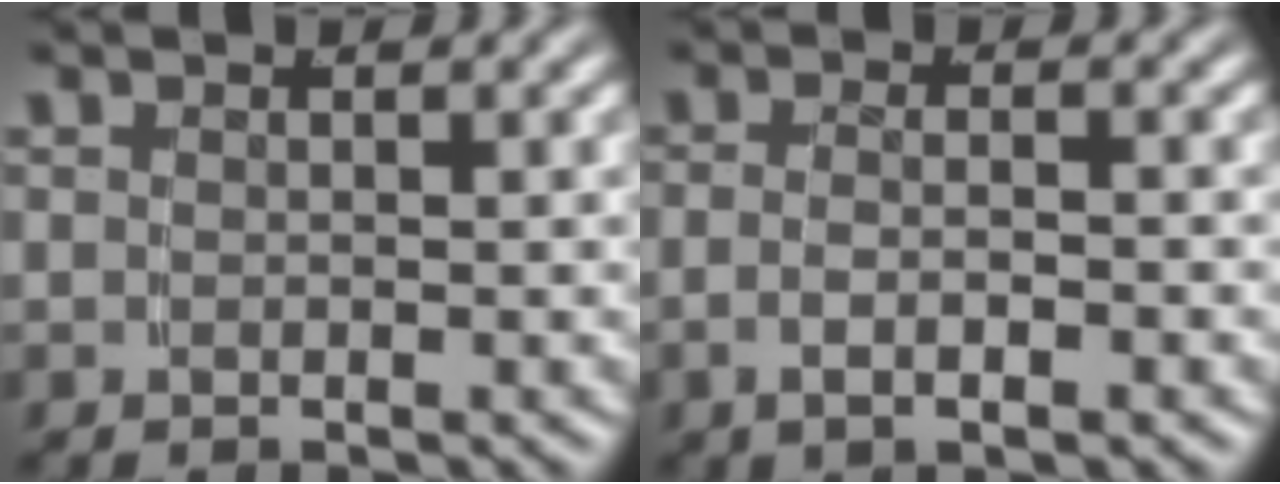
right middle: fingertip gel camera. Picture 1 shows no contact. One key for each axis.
{"total": 2.4, "fx": -1.4, "fy": 0.2, "fz": 1.9, "tx": -0.042, "ty": -0.009, "tz": -0.019}